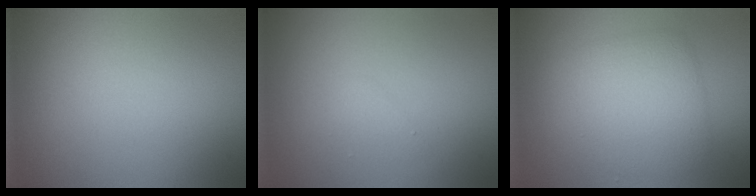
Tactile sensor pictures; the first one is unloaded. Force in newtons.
{"total": 0.8, "press": 0.8, "slide": 0.1}
{"total": 5.4, "press": 5.4, "slide": 0.0}